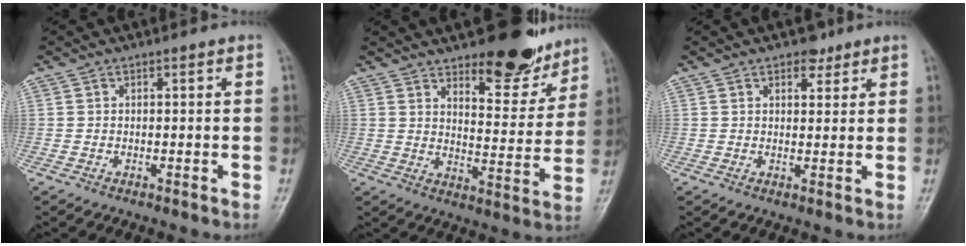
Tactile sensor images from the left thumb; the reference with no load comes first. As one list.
[{"total": 14.2, "force": [10.8, 5.4, 7.5], "torque": [-0.054, -0.076, 0.156]}, {"total": 3.2, "force": [2.3, 1.9, 1.4], "torque": [-0.002, -0.012, 0.032]}]